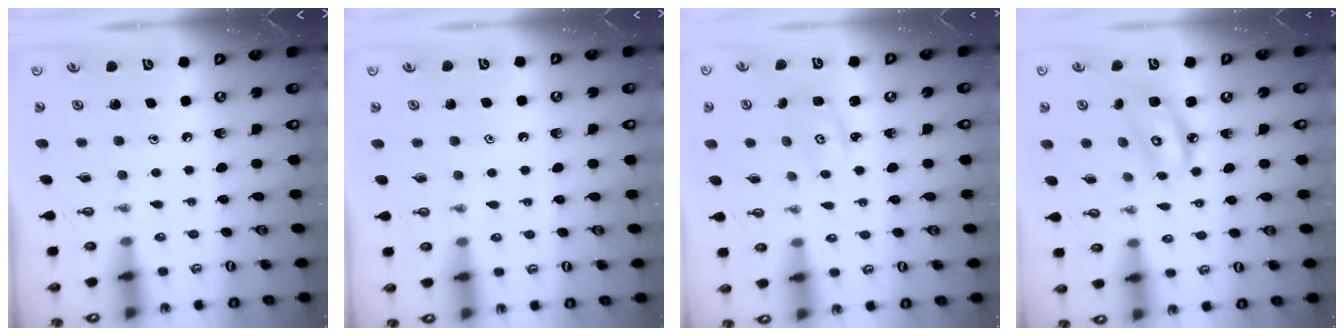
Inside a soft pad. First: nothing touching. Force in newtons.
{"total": 0.9, "press": 0.7, "slide": 0.5}
{"total": 2.3, "press": 2.3, "slide": 0.3}
{"total": 7.8, "press": 7.8, "slide": 0.8}